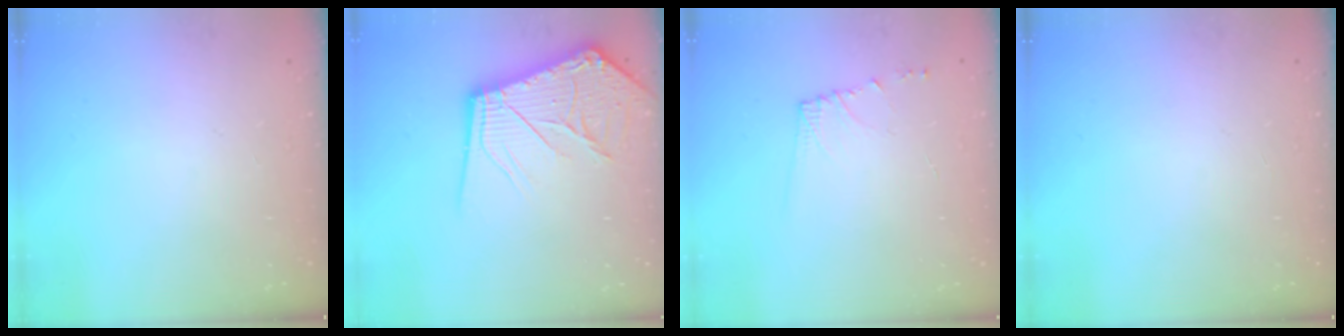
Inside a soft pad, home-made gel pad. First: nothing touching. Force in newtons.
{"total": 16.4, "press": 16.2, "slide": 2.0}
{"total": 5.8, "press": 5.8, "slide": 0.6}
{"total": 0.0}